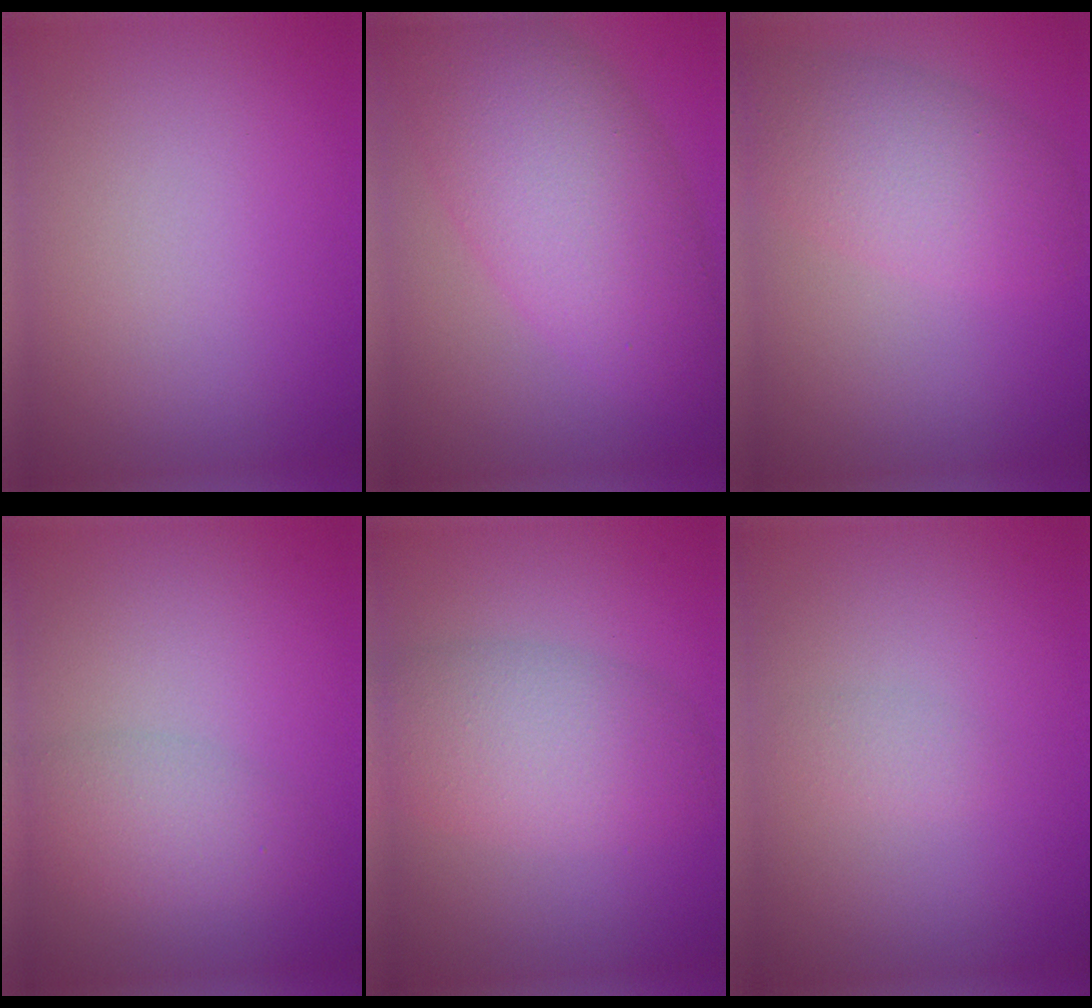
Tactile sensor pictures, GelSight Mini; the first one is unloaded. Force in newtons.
{"total": 8.7, "press": 8.7, "slide": 0.4}
{"total": 5.1, "press": 5.1, "slide": 0.1}
{"total": 3.0, "press": 3.0, "slide": 0.0}
{"total": 5.3, "press": 5.3, "slide": 0.2}
{"total": 0.8, "press": 0.8, "slide": 0.0}